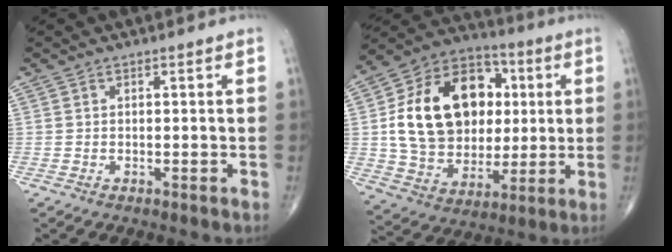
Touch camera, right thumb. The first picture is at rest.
{"total": 23.6, "force": [3.5, 17.5, 15.5], "torque": [-0.244, 0.012, 0.070]}